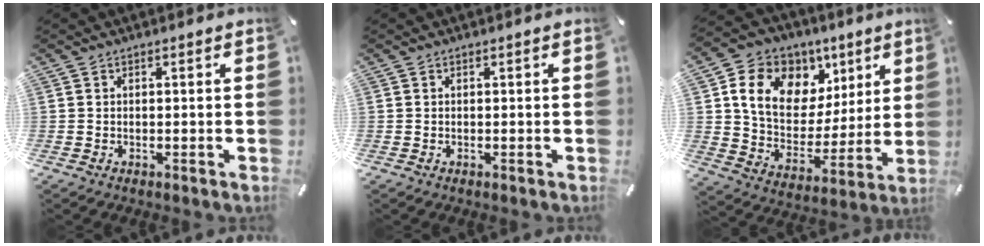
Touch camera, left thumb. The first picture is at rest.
{"total": 0.0}
{"total": 14.9, "force": [7.3, 11.3, 6.4], "torque": [-0.111, -0.038, 0.139]}